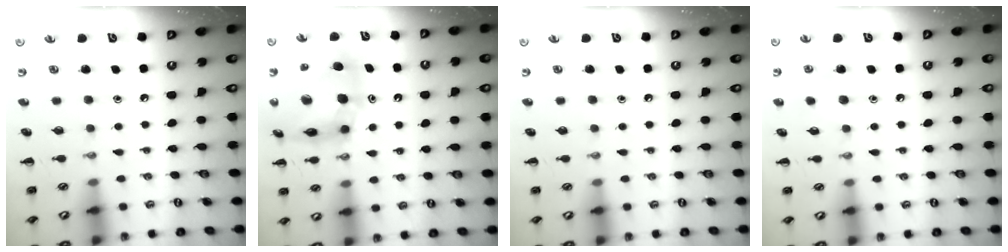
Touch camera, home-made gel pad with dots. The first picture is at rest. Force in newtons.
{"total": 13.4, "press": 13.0, "slide": 3.4}
{"total": 0.5, "press": 0.1, "slide": 0.5}
{"total": 3.9, "press": 3.7, "slide": 1.2}